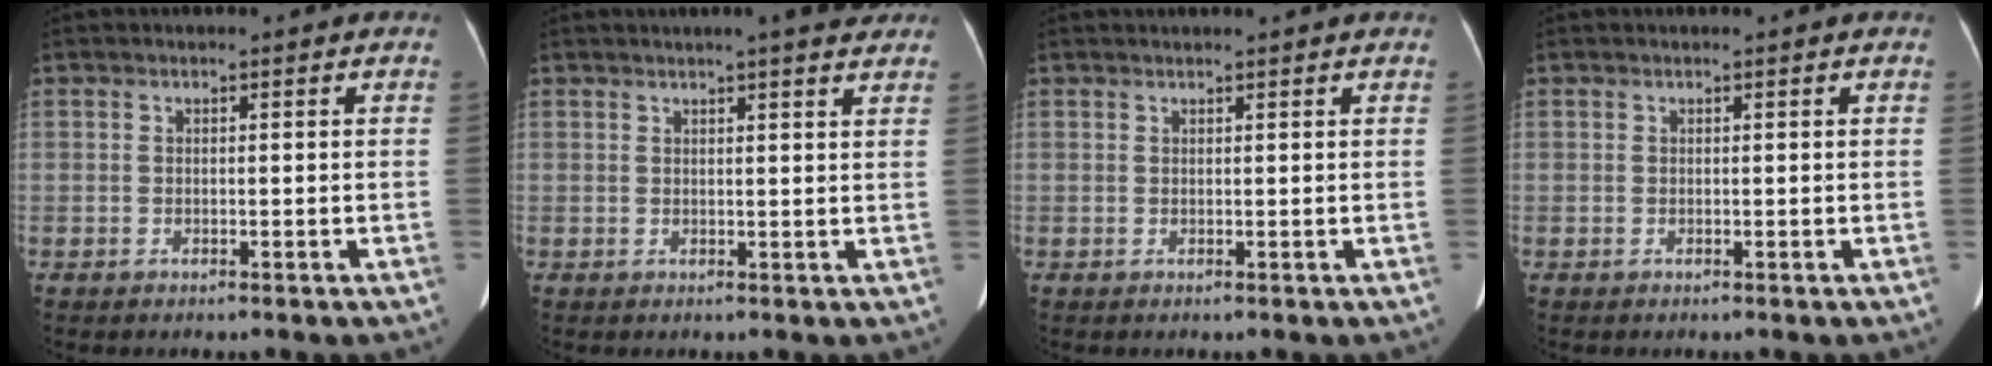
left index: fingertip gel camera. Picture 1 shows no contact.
{"total": 6.4, "force": [5.4, 0.4, 3.4], "torque": [-0.046, 0.009, 0.056]}
{"total": 3.3, "force": [3.0, -0.2, 1.2], "torque": [-0.014, 0.024, 0.037]}
{"total": 0.0}